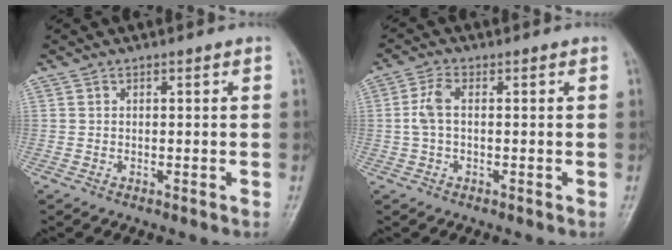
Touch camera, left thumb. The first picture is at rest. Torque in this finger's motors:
{"motor_torque": [0.98, 0.71, 0.83, 0.31, 0.01]}